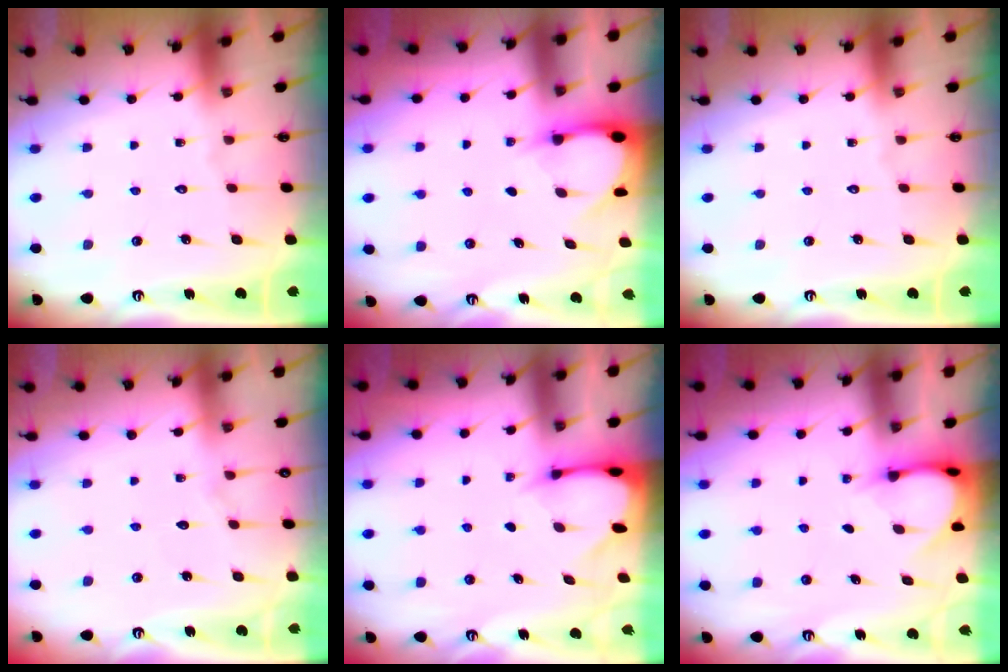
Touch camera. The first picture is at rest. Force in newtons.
{"total": 3.0, "press": 3.0, "slide": 0.3}
{"total": 0.0}
{"total": 5.4, "press": 5.4, "slide": 0.8}
{"total": 2.7, "press": 2.7, "slide": 0.3}
{"total": 3.8, "press": 3.8, "slide": 0.3}